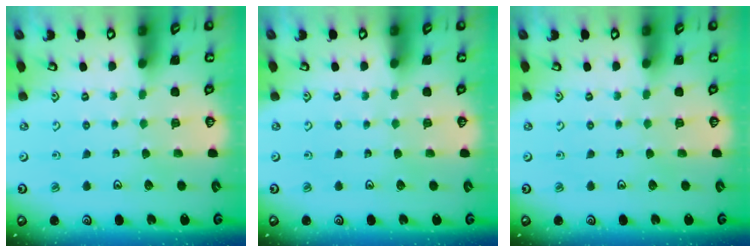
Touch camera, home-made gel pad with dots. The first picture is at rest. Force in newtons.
{"total": 0.0}
{"total": 0.0}